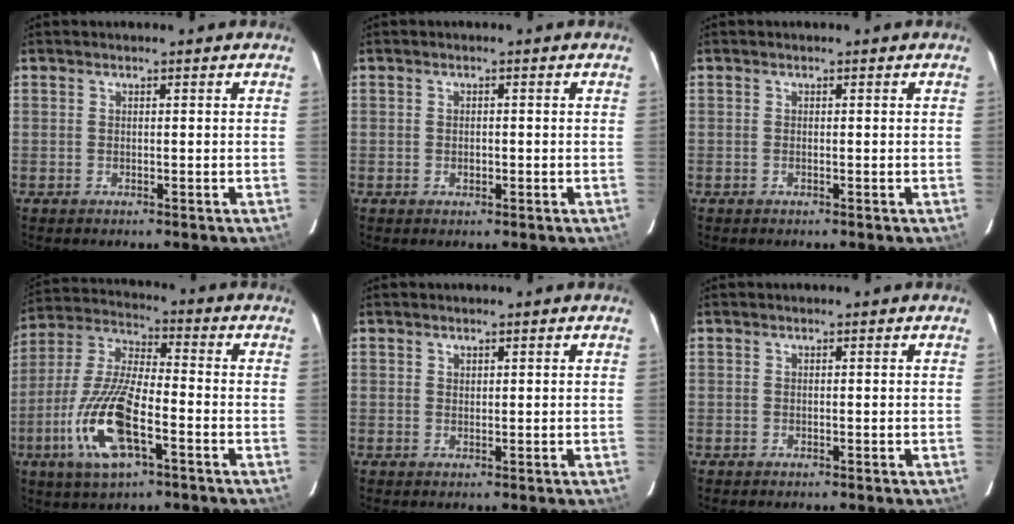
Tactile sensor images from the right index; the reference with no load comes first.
{"total": 1.4, "force": [-0.3, 1.0, 0.8], "torque": [-0.013, 0.003, -0.005]}
{"total": 0.0}
{"total": 16.3, "force": [-6.4, 5.3, 14.0], "torque": [-0.304, -0.012, -0.127]}
{"total": 0.8, "force": [0.6, 0.5, 0.1], "torque": [0.000, 0.002, 0.011]}
{"total": 0.0}